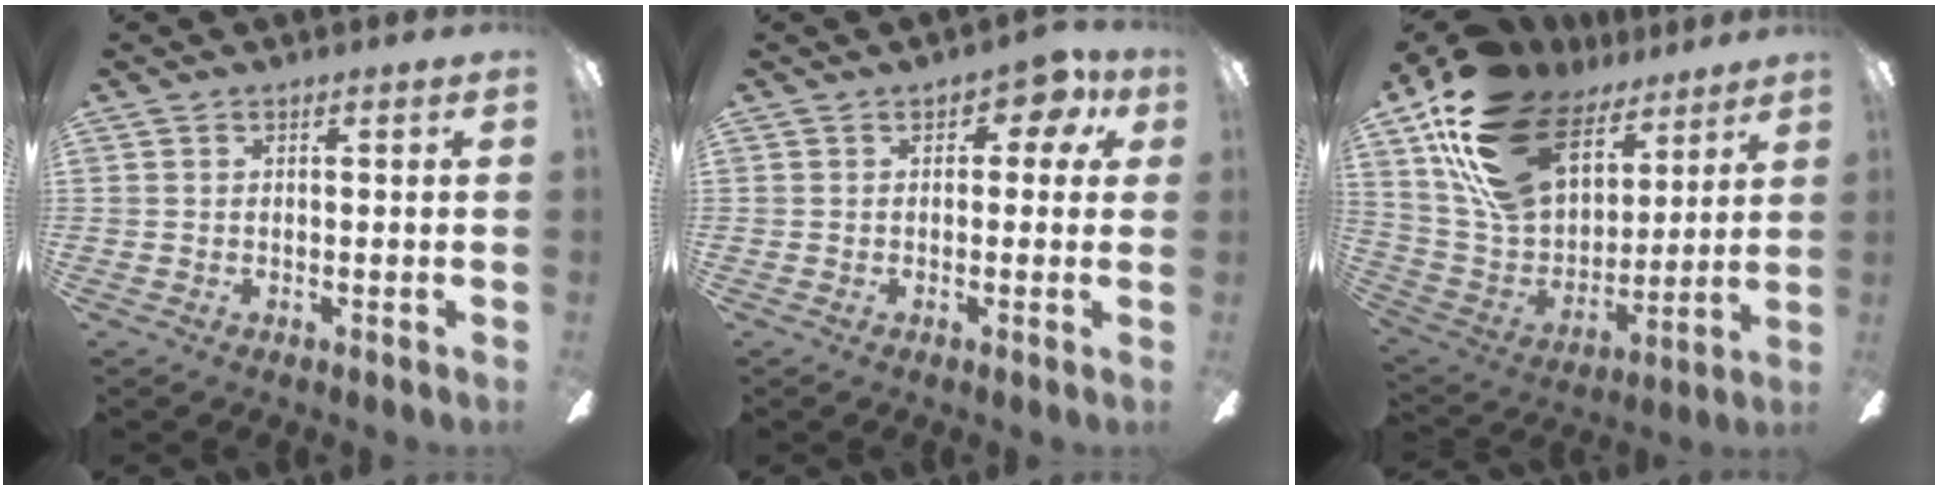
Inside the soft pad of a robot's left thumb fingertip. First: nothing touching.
{"total": 4.8, "force": [2.0, 3.0, 3.2], "torque": [-0.036, -0.002, 0.031]}
{"total": 22.9, "force": [14.3, 13.5, 11.8], "torque": [-0.228, -0.072, 0.264]}